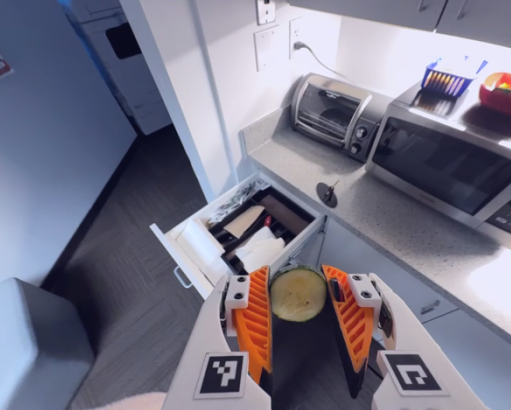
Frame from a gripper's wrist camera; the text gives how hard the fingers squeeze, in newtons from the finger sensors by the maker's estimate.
{"total": 11.0, "left": 11.6, "right": 10.5}